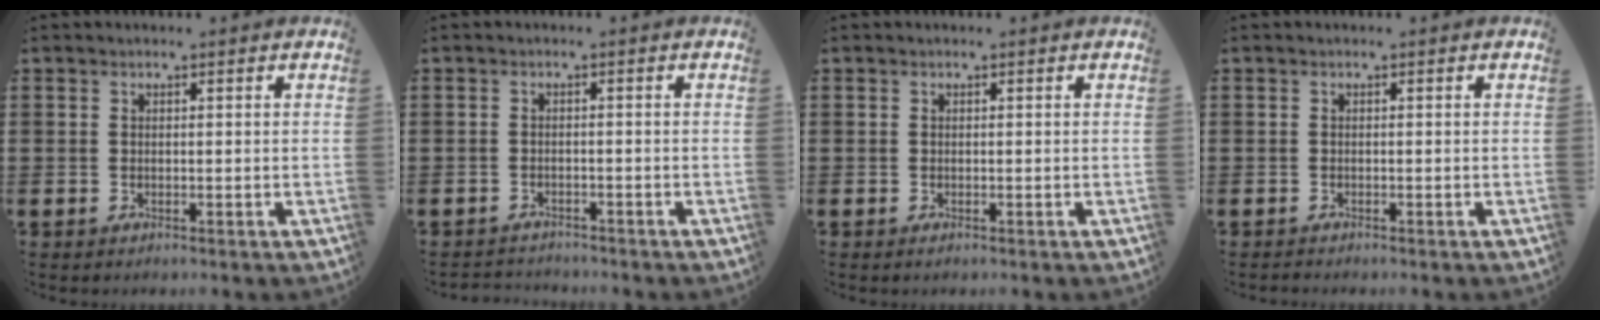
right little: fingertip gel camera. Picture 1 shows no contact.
{"total": 1.2, "force": [-1.1, 0.1, -0.2], "torque": [-0.002, 0.004, -0.025]}
{"total": 0.0}
{"total": 0.0}